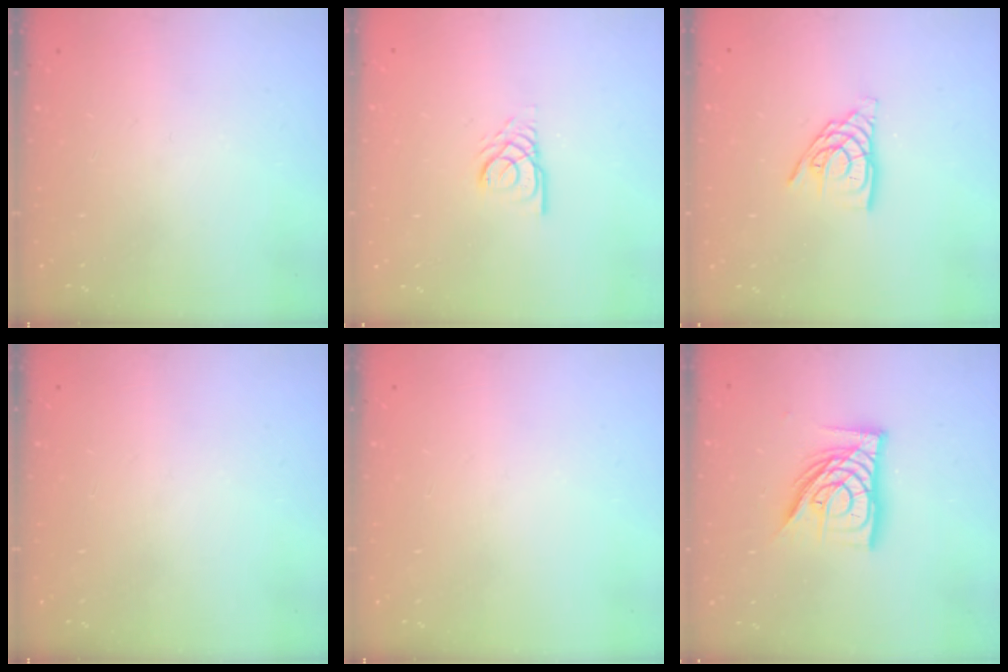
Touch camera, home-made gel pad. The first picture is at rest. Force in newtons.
{"total": 3.0, "press": 2.9, "slide": 0.3}
{"total": 9.8, "press": 9.8, "slide": 0.9}
{"total": 0.0}
{"total": 0.0}
{"total": 14.0, "press": 14.0, "slide": 1.1}